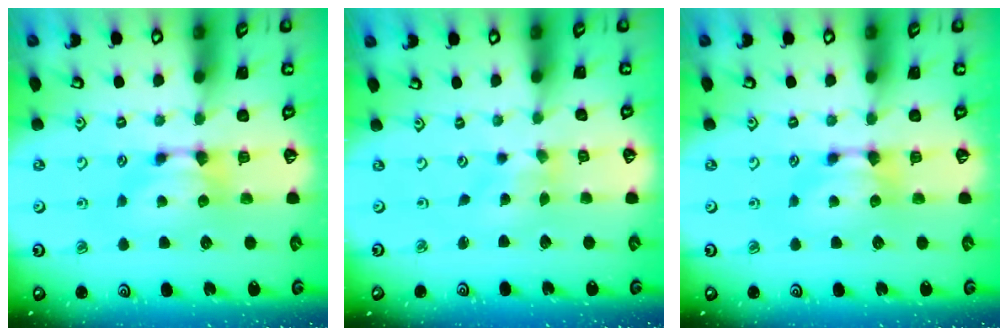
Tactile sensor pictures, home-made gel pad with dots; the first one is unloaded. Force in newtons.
{"total": 2.9, "press": 2.7, "slide": 0.9}
{"total": 0.0}